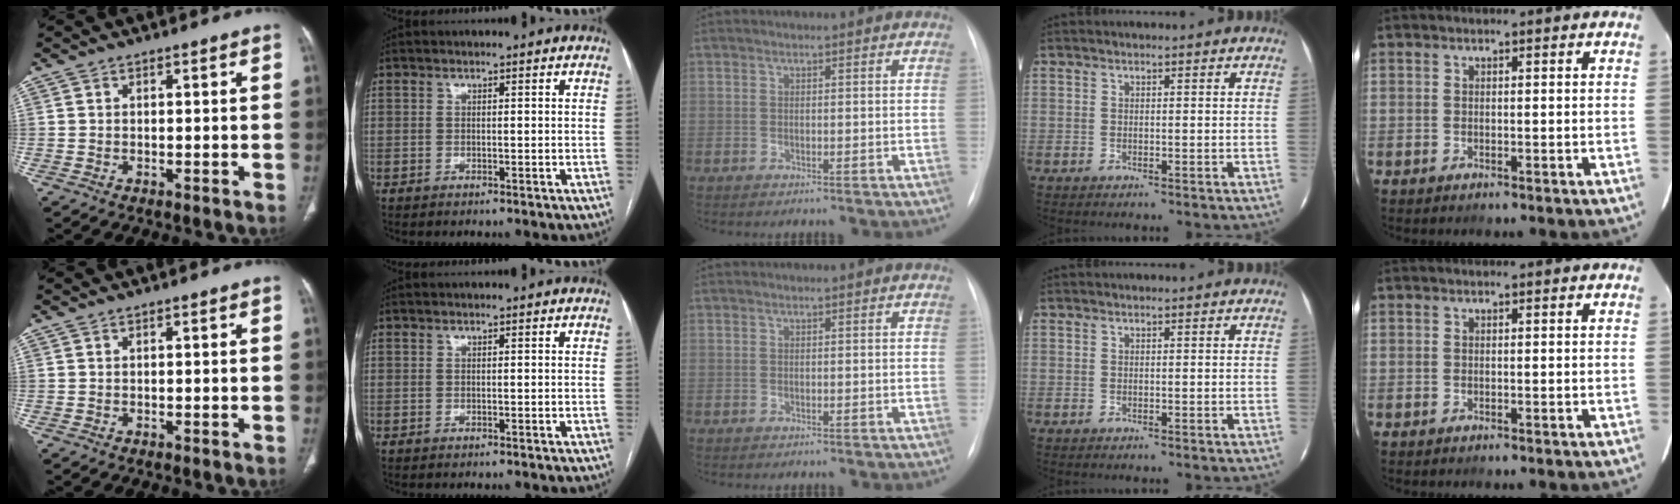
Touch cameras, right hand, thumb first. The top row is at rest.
{}